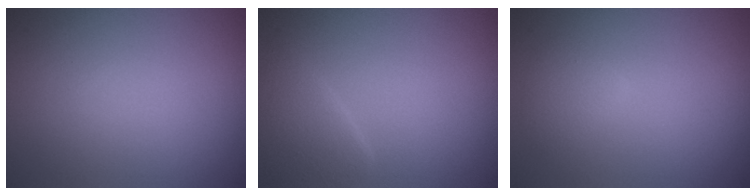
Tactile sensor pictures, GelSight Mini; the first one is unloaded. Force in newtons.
{"total": 2.4, "press": 2.4, "slide": 0.2}
{"total": 1.4, "press": 1.4, "slide": 0.0}